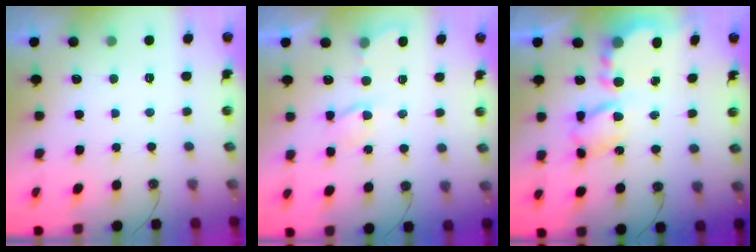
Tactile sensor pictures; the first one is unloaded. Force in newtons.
{"total": 3.3, "press": 3.3, "slide": 0.6}
{"total": 8.1, "press": 8.1, "slide": 0.2}